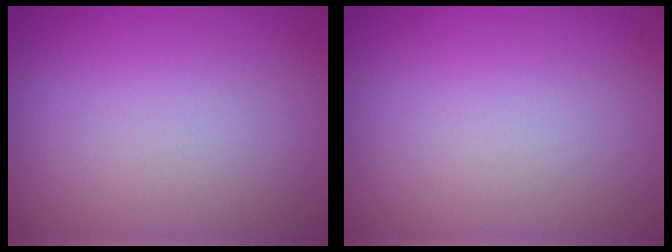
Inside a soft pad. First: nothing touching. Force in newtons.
{"total": 0.0}